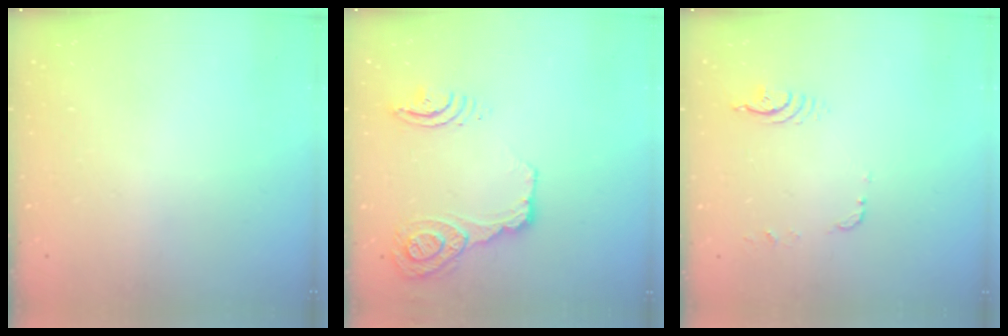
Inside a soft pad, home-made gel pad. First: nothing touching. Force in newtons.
{"total": 30.8, "press": 21.2, "slide": 22.4}
{"total": 5.2, "press": 5.1, "slide": 1.1}